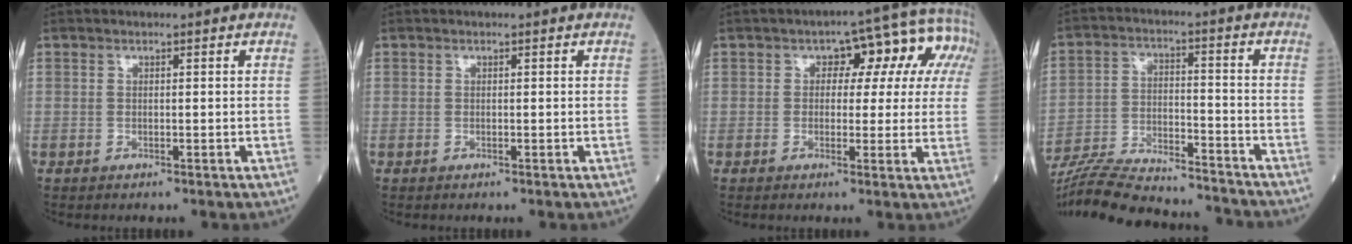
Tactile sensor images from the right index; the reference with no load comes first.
{"total": 0.0}
{"total": 10.1, "force": [2.5, 5.8, 7.9], "torque": [-0.078, 0.050, 0.025]}
{"total": 20.0, "force": [-18.8, 2.9, 6.2], "torque": [-0.139, -0.010, -0.293]}